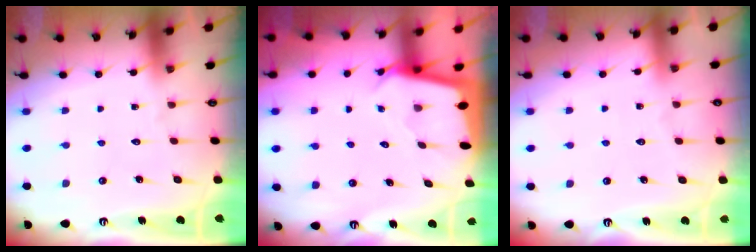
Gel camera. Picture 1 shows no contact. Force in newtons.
{"total": 2.4, "press": 2.4, "slide": 0.1}
{"total": 3.3, "press": 3.3, "slide": 0.4}